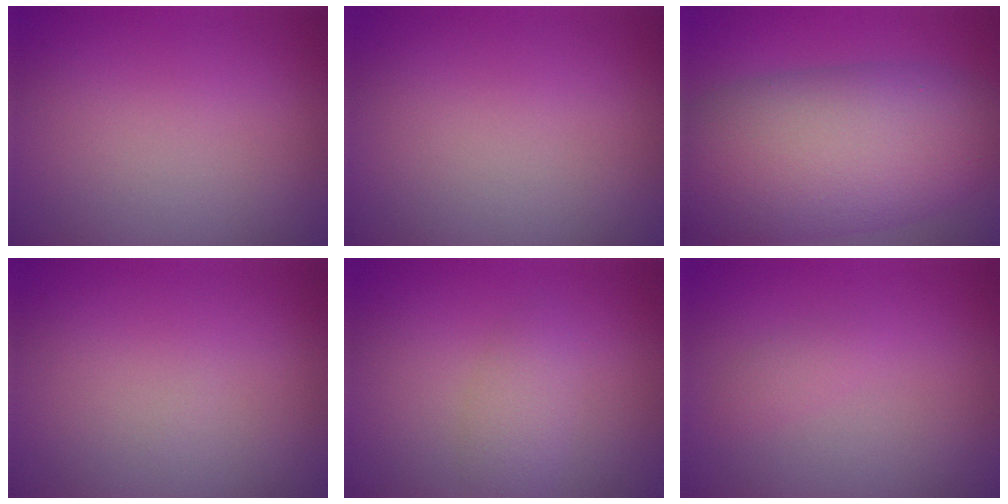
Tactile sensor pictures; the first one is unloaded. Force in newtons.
{"total": 0.0}
{"total": 12.2, "press": 12.2, "slide": 0.4}
{"total": 0.0}
{"total": 2.1, "press": 2.1, "slide": 0.1}
{"total": 0.8, "press": 0.8, "slide": 0.0}